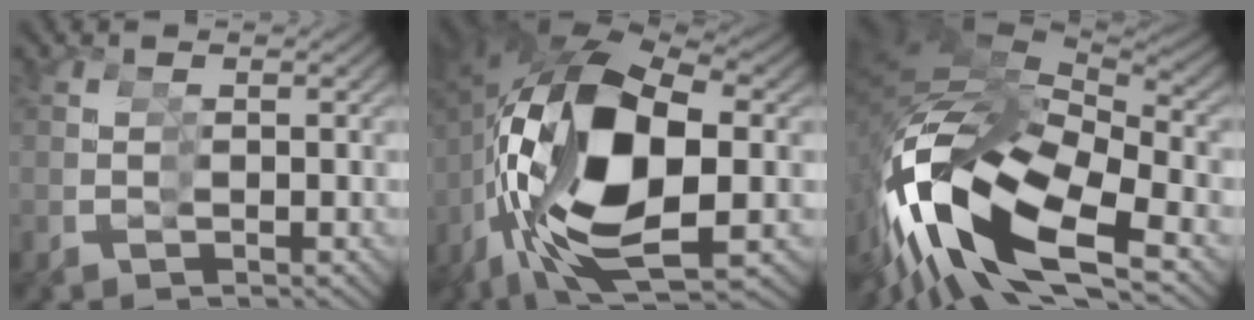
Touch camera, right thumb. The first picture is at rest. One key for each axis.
{"total": 18.7, "fx": -0.9, "fy": 10.3, "fz": 15.6, "tx": -0.315, "ty": -0.004, "tz": -0.002}
{"total": 16.6, "fx": -0.8, "fy": 10.1, "fz": 13.1, "tx": -0.291, "ty": -0.005, "tz": -0.012}